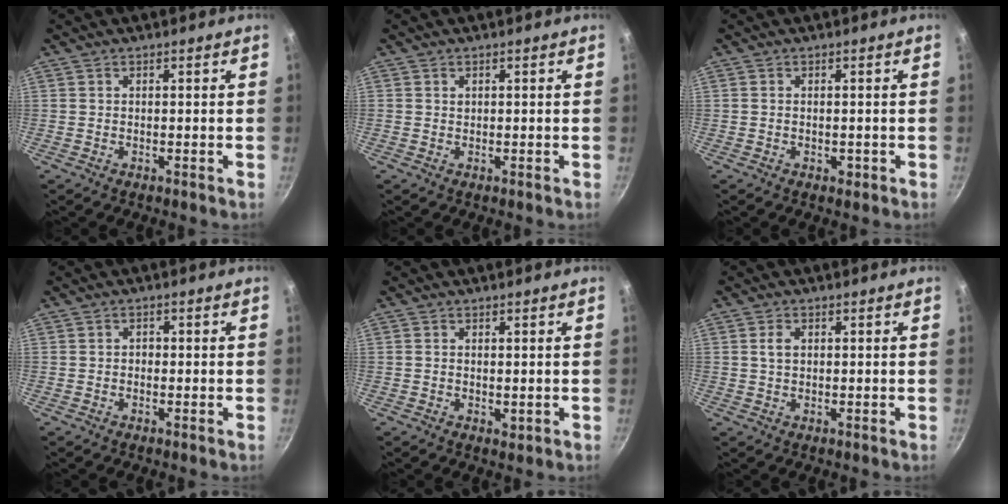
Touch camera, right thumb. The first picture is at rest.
{"total": 0.6, "force": [0.2, 0.5, 0.2], "torque": [0.000, 0.000, 0.002]}
{"total": 1.3, "force": [-0.4, 0.8, 0.9], "torque": [-0.010, 0.000, -0.005]}
{"total": 1.0, "force": [-0.2, 0.9, 0.4], "torque": [-0.005, 0.004, -0.005]}
{"total": 1.2, "force": [0.1, 0.7, 1.0], "torque": [-0.013, -0.004, 0.002]}
{"total": 2.3, "force": [0.5, 1.6, 1.6], "torque": [-0.025, 0.003, 0.010]}